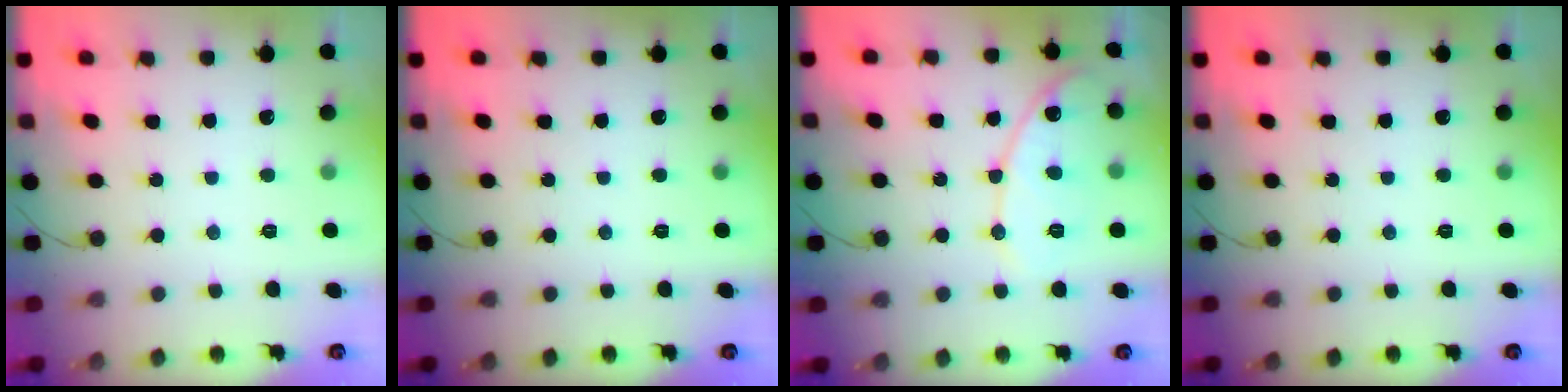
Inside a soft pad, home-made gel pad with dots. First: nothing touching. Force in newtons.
{"total": 0.0}
{"total": 11.3, "press": 11.3, "slide": 0.9}
{"total": 0.0}